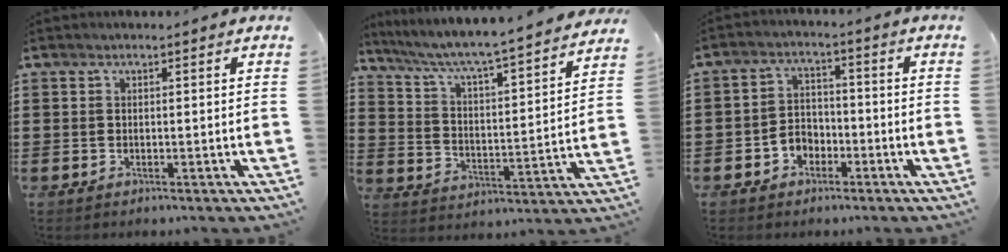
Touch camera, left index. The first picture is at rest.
{"total": 5.2, "force": [4.6, -0.5, 2.4], "torque": [-0.068, -0.047, 0.067]}
{"total": 3.7, "force": [-2.3, 2.7, 1.2], "torque": [-0.030, 0.010, -0.049]}